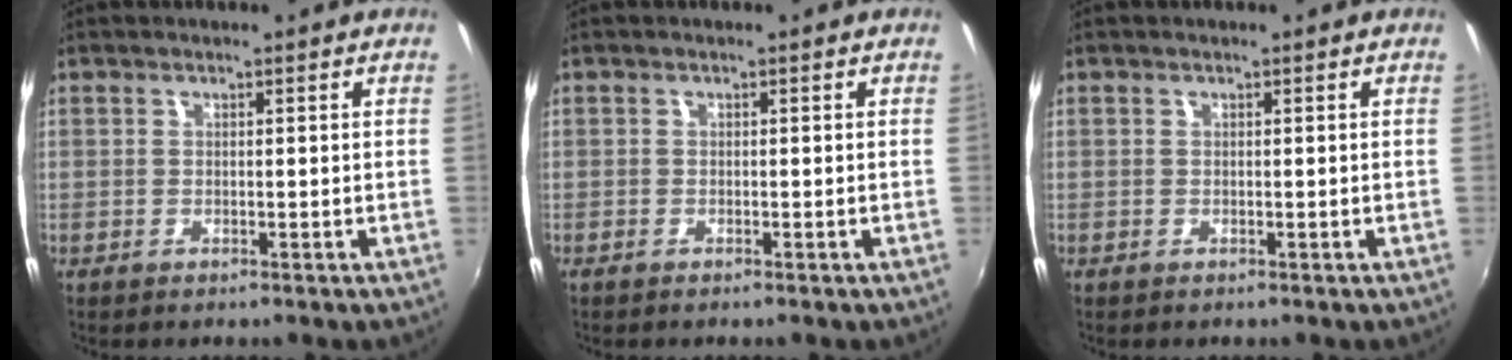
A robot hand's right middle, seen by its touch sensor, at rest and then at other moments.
{"total": 0.6, "force": [-0.5, 0.0, 0.2], "torque": [-0.003, -0.003, -0.012]}
{"total": 0.0}